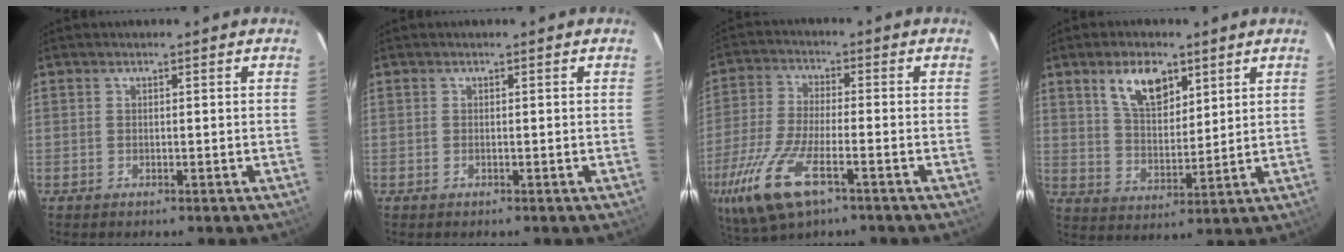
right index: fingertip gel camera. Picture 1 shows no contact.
{"total": 0.0}
{"total": 17.8, "force": [-9.2, 6.6, 13.7], "torque": [-0.302, -0.050, -0.174]}
{"total": 9.6, "force": [5.4, 4.8, 6.4], "torque": [-0.109, 0.009, 0.104]}